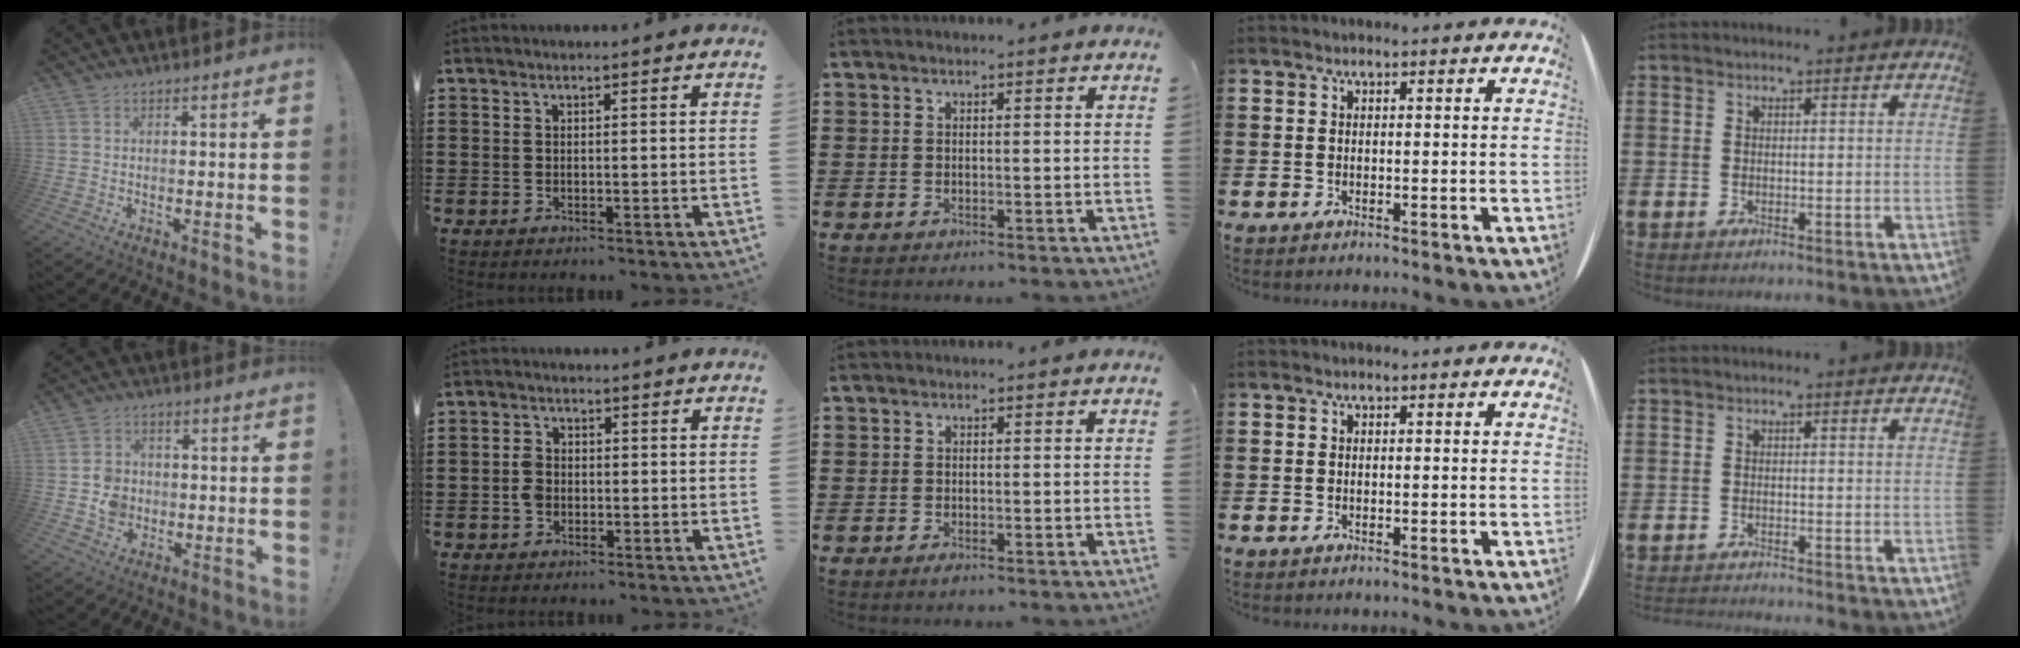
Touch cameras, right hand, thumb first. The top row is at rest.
{"thumb": {"total": 7.0, "force": [-1.5, 6.3, 2.6], "torque": [-0.035, 0.015, -0.024]}, "index": {"total": 2.6, "force": [-0.6, 2.0, 1.7], "torque": [-0.041, 0.001, -0.014]}, "middle": {"total": 0.5, "force": [-0.4, 0.1, 0.3], "torque": [-0.008, -0.006, -0.005]}, "little": {"total": 1.0, "force": [-1.0, -0.2, 0.0], "torque": [-0.002, 0.000, -0.021]}}